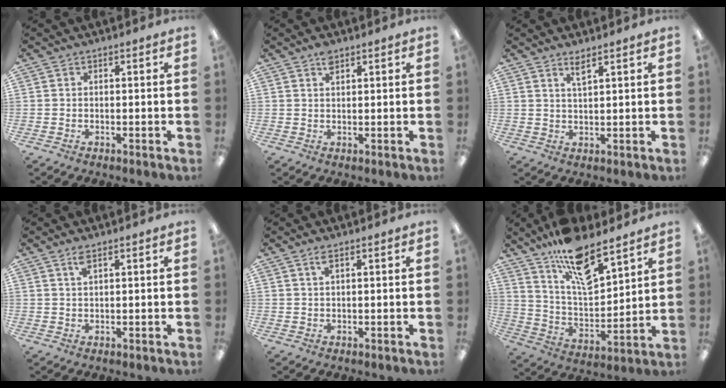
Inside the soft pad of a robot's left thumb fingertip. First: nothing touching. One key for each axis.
{"total": 2.5, "fx": 1.7, "fy": 1.0, "fz": 1.5, "tx": -0.025, "ty": -0.002, "tz": 0.029}
{"total": 2.9, "fx": 2.3, "fy": 0.3, "fz": 1.8, "tx": -0.040, "ty": 0.001, "tz": 0.041}
{"total": 2.4, "fx": 1.6, "fy": 0.6, "fz": 1.7, "tx": -0.039, "ty": 0.003, "tz": 0.028}
{"total": 2.0, "fx": 1.2, "fy": 0.4, "fz": 1.5, "tx": -0.034, "ty": 0.004, "tz": 0.019}
{"total": 16.2, "fx": 11.8, "fy": 5.8, "fz": 9.4, "tx": -0.165, "ty": -0.070, "tz": 0.204}